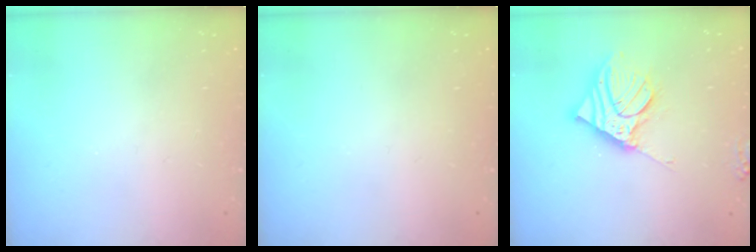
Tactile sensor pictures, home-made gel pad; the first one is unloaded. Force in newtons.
{"total": 0.0}
{"total": 15.1, "press": 14.9, "slide": 2.8}